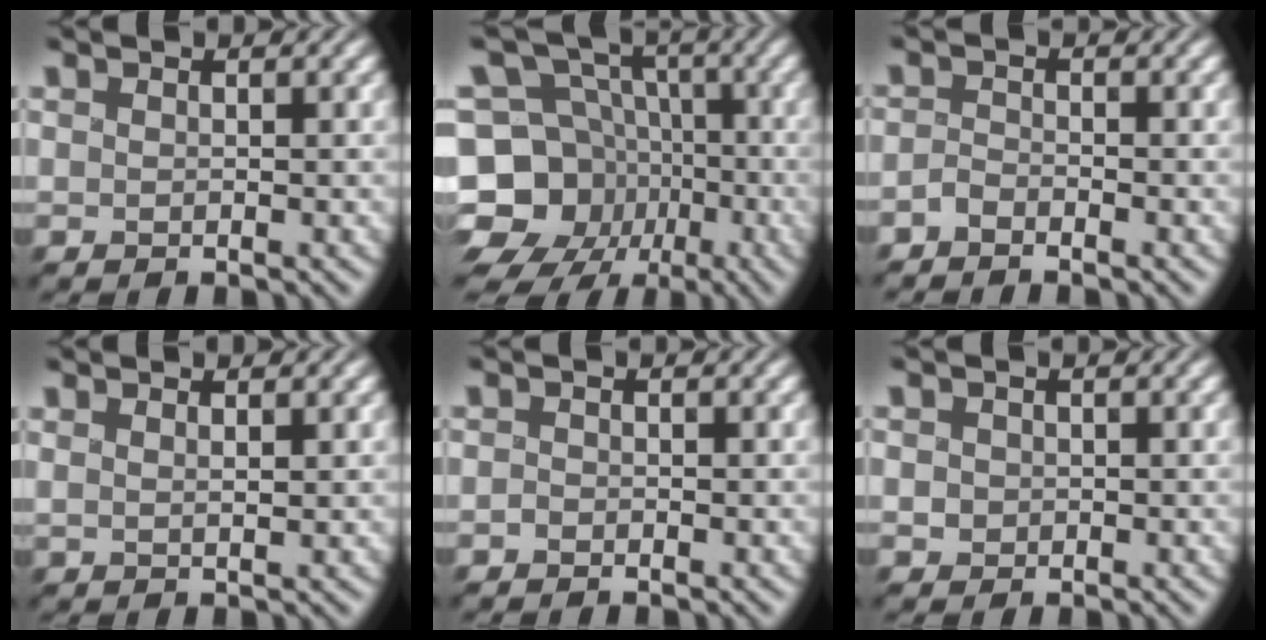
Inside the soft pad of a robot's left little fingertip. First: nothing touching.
{"total": 12.7, "force": [-5.2, 10.4, 5.2], "torque": [-0.109, -0.006, -0.106]}
{"total": 1.4, "force": [-1.4, 0.2, 0.2], "torque": [-0.002, 0.002, -0.033]}
{"total": 1.1, "force": [0.7, 0.2, 0.8], "torque": [-0.008, 0.003, 0.006]}
{"total": 0.7, "force": [-0.6, 0.3, 0.1], "torque": [0.005, -0.002, -0.018]}
{"total": 0.9, "force": [-0.3, 0.9, 0.2], "torque": [-0.003, -0.005, -0.006]}